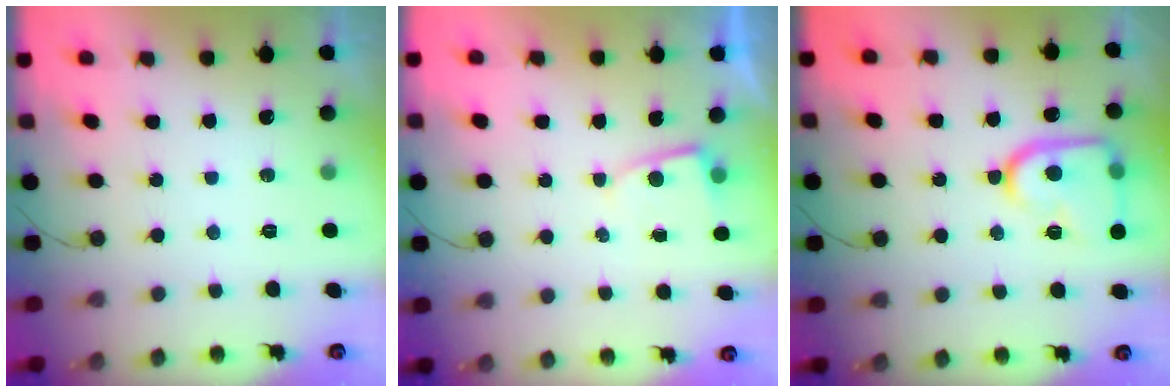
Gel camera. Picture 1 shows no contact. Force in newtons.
{"total": 2.0, "press": 2.0, "slide": 0.2}
{"total": 16.6, "press": 16.6, "slide": 1.3}